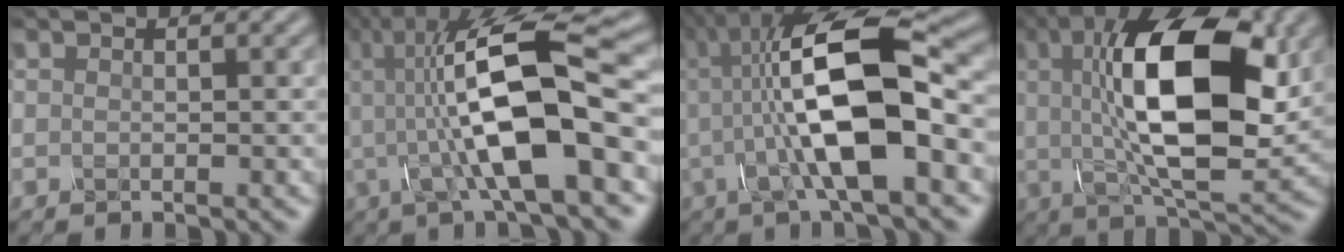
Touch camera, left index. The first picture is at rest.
{"total": 12.2, "force": [-0.3, 3.0, 11.9], "torque": [-0.201, 0.017, -0.013]}
{"total": 11.8, "force": [0.1, 3.3, 11.4], "torque": [-0.197, 0.013, -0.003]}
{"total": 14.0, "force": [2.4, 5.4, 12.7], "torque": [-0.205, 0.008, 0.036]}